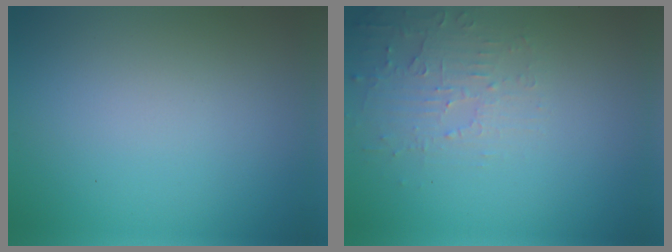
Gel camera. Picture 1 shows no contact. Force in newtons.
{"total": 2.8, "press": 2.7, "slide": 0.6}